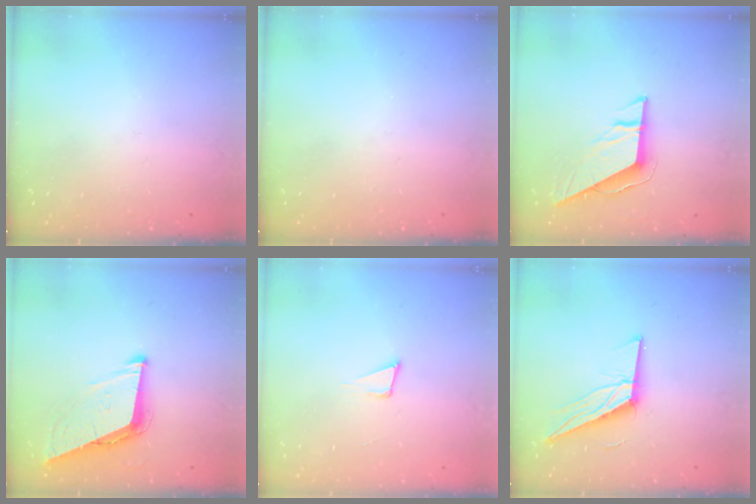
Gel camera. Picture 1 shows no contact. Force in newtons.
{"total": 0.0}
{"total": 9.0, "press": 9.0, "slide": 0.4}
{"total": 9.0, "press": 8.6, "slide": 2.6}
{"total": 4.0, "press": 2.5, "slide": 3.1}
{"total": 12.7, "press": 12.6, "slide": 1.2}